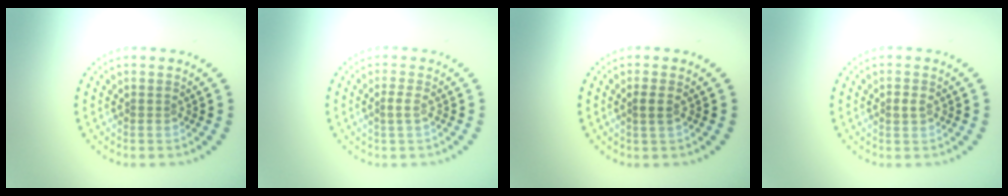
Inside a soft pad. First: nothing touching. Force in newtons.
{"total": 0.9, "press": 0.8, "slide": 0.3}
{"total": 1.2, "press": 0.9, "slide": 0.7}
{"total": 1.0, "press": 1.0, "slide": 0.2}